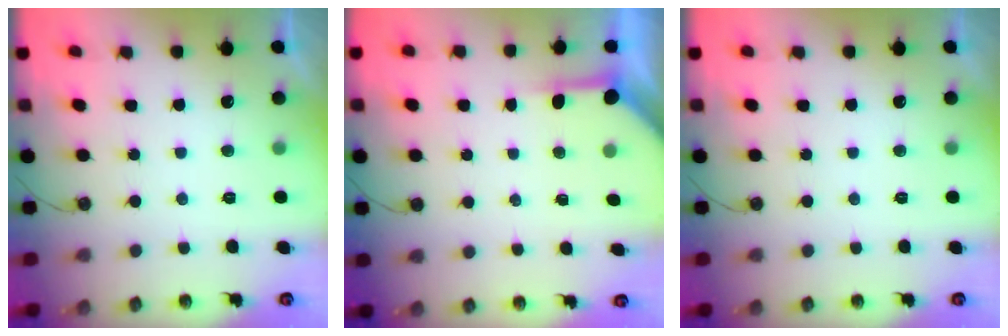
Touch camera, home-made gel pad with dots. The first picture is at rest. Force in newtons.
{"total": 3.8, "press": 3.8, "slide": 0.5}
{"total": 0.0}